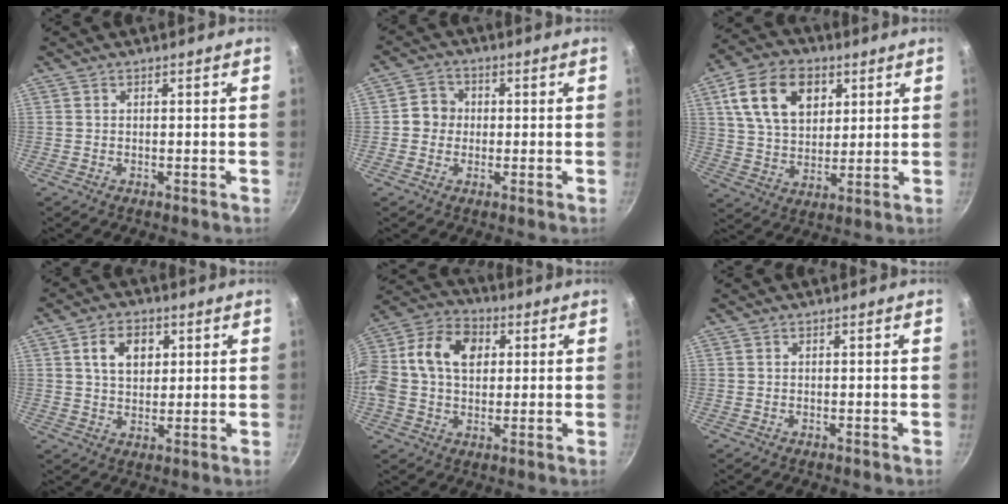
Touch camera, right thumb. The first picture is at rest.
{"total": 4.6, "force": [-0.1, 4.3, 1.5], "torque": [0.003, 0.009, -0.012]}
{"total": 15.2, "force": [5.6, 10.3, 9.7], "torque": [-0.147, -0.005, 0.097]}
{"total": 6.3, "force": [2.0, 4.4, 4.1], "torque": [-0.051, -0.001, 0.033]}
{"total": 16.8, "force": [2.6, 12.0, 11.4], "torque": [-0.201, 0.030, 0.026]}
{"total": 0.0}